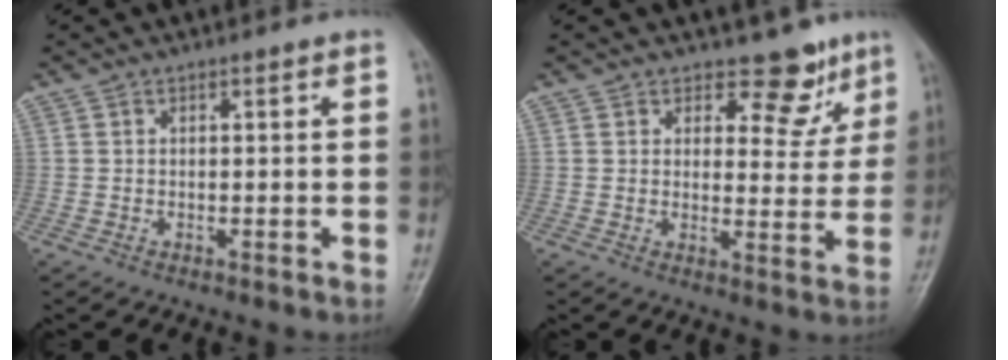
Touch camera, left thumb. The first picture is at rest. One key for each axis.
{"total": 6.9, "fx": 5.0, "fy": 4.1, "fz": 2.2, "tx": 0.011, "ty": -0.032, "tz": 0.065}